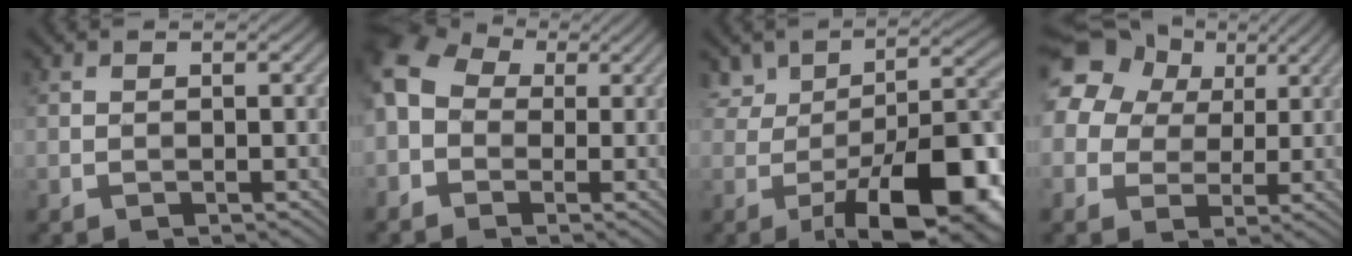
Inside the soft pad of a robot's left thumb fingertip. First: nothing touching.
{"total": 8.8, "force": [-0.6, 7.0, 5.3], "torque": [-0.155, 0.002, -0.031]}
{"total": 14.6, "force": [-4.7, 6.8, 12.0], "torque": [-0.162, -0.005, -0.077]}
{"total": 15.9, "force": [6.5, 12.4, 7.6], "torque": [-0.214, 0.042, 0.123]}